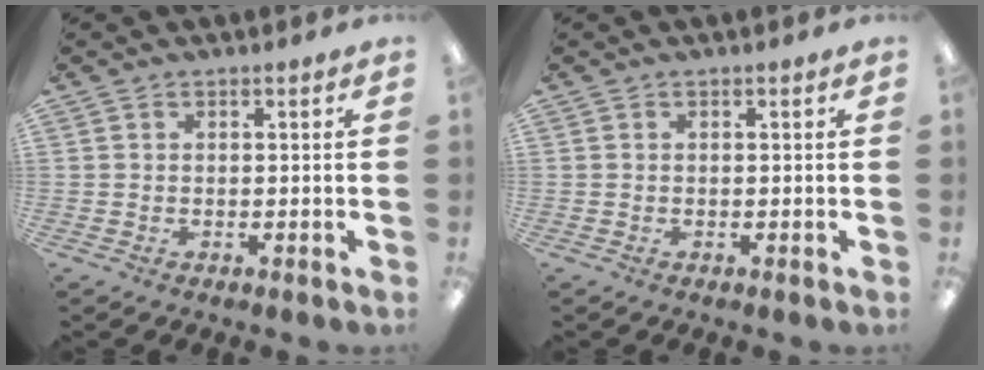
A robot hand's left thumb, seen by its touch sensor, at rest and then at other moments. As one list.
[{"total": 0.0}]